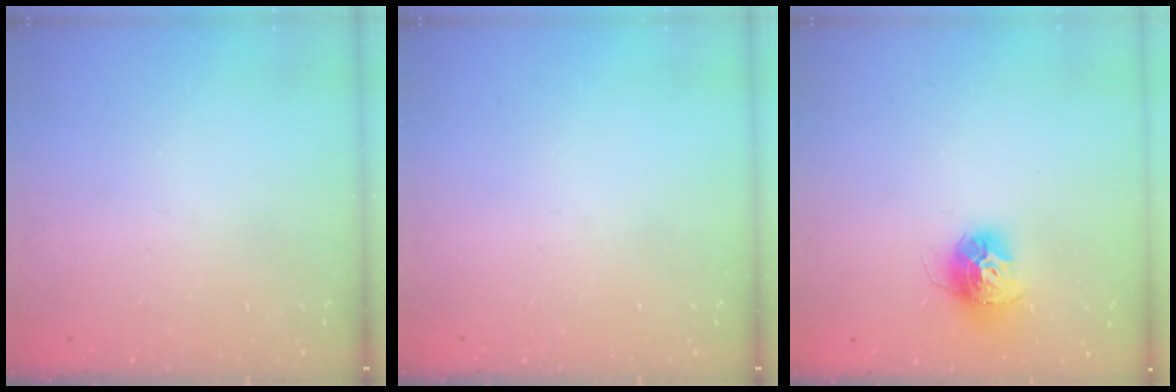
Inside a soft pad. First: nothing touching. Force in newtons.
{"total": 0.0}
{"total": 12.1, "press": 12.0, "slide": 1.0}